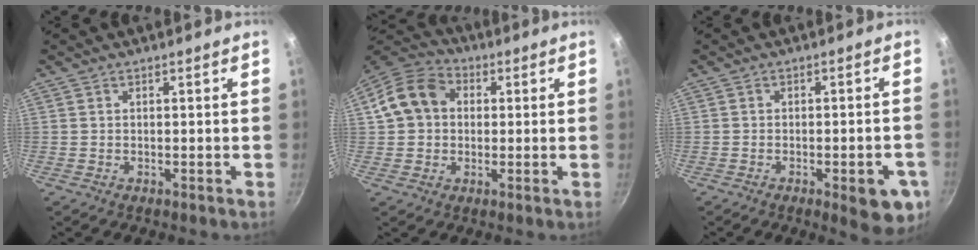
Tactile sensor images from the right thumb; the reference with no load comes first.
{"total": 11.1, "force": [1.6, 9.1, 6.2], "torque": [-0.090, 0.024, 0.009]}
{"total": 9.2, "force": [-3.6, 3.1, 7.9], "torque": [-0.067, 0.013, -0.041]}